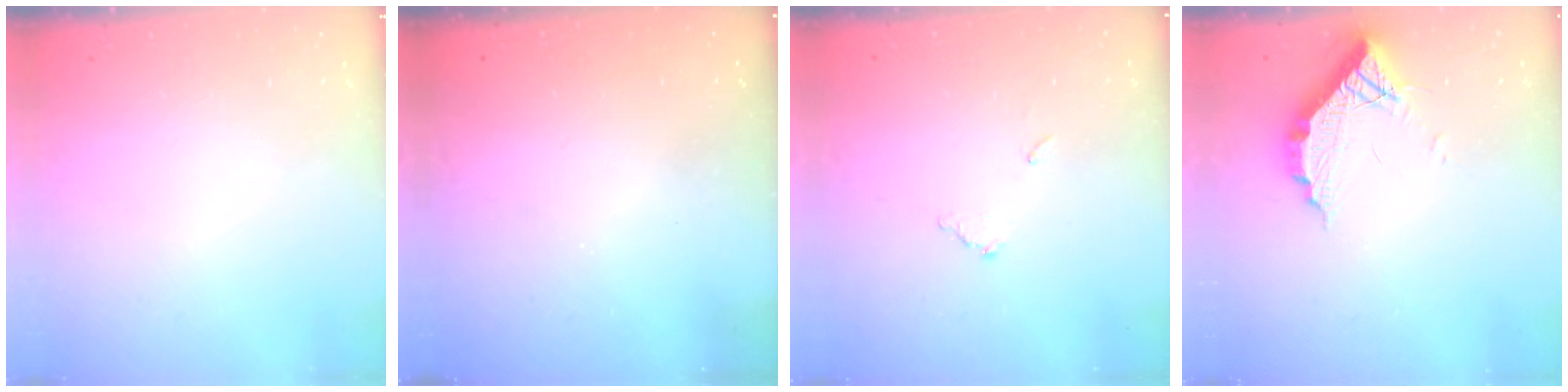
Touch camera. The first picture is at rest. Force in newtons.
{"total": 3.3, "press": 3.3, "slide": 0.1}
{"total": 6.9, "press": 6.9, "slide": 0.2}
{"total": 10.4, "press": 10.4, "slide": 0.7}